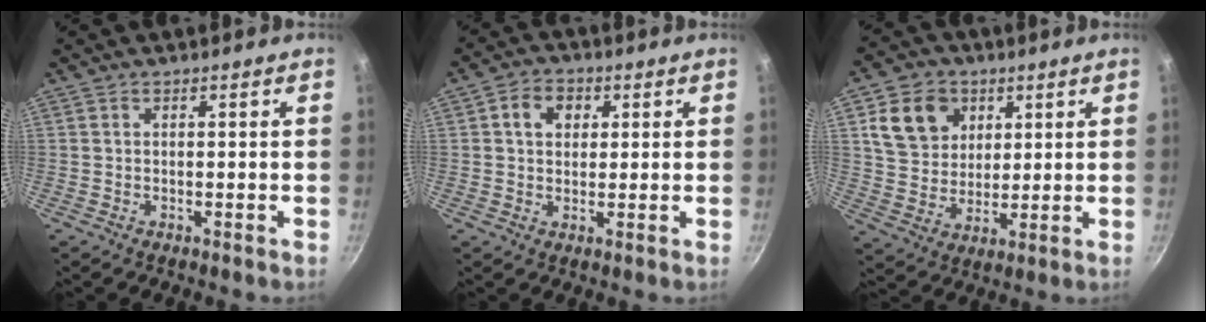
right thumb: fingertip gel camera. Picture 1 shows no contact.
{"total": 5.5, "force": [1.5, 4.4, 3.0], "torque": [-0.028, 0.005, 0.018]}
{"total": 12.0, "force": [4.4, 9.7, 5.6], "torque": [-0.076, -0.009, 0.079]}